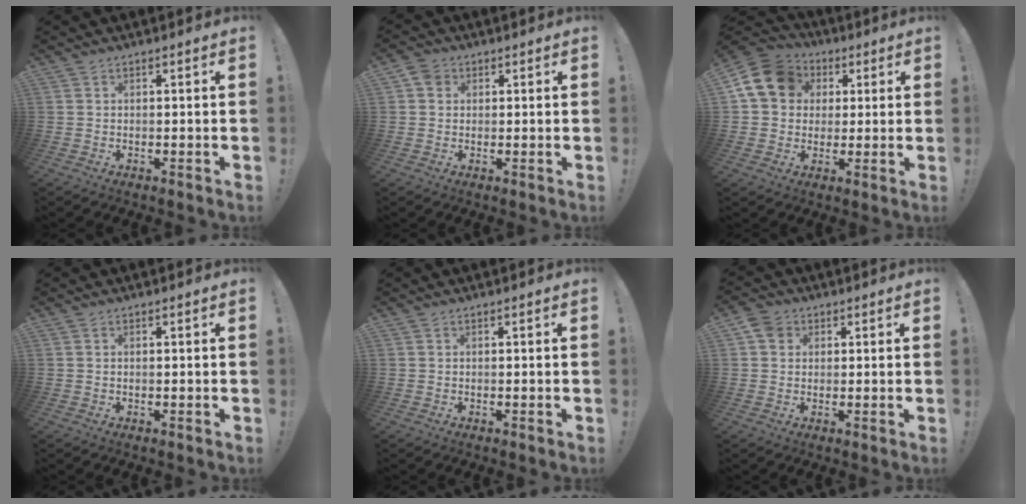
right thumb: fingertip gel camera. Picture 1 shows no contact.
{"total": 3.6, "force": [1.2, 3.1, 1.4], "torque": [-0.016, 0.000, 0.023]}
{"total": 14.0, "force": [3.8, 11.7, 6.9], "torque": [-0.100, -0.005, 0.076]}
{"total": 0.0}
{"total": 0.0}
{"total": 4.9, "force": [1.8, 4.1, 2.0], "torque": [-0.024, -0.001, 0.034]}